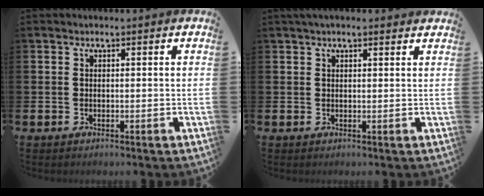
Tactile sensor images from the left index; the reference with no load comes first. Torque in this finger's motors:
{"motor_torque": [1.14, -1.00, 0.35, 0.16]}